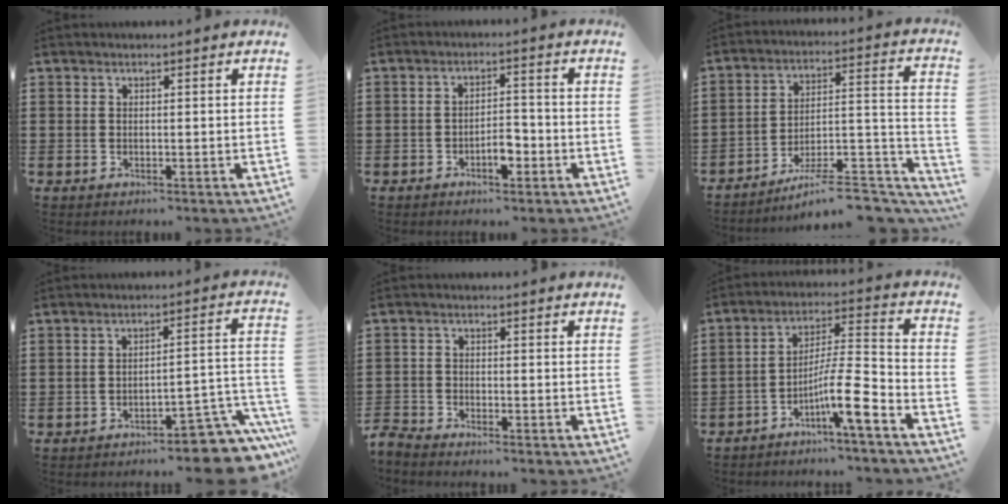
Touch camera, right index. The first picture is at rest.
{"total": 3.7, "force": [-2.1, 1.6, 2.6], "torque": [-0.046, 0.007, -0.039]}
{"total": 9.0, "force": [-7.4, 2.0, 4.7], "torque": [-0.061, 0.017, -0.138]}
{"total": 7.4, "force": [-6.1, 1.2, 4.1], "torque": [-0.049, 0.005, -0.111]}
{"total": 2.4, "force": [-2.4, 0.1, -0.1], "torque": [-0.011, -0.001, -0.056]}
{"total": 9.6, "force": [-5.4, 1.3, 7.9], "torque": [-0.138, 0.001, -0.099]}